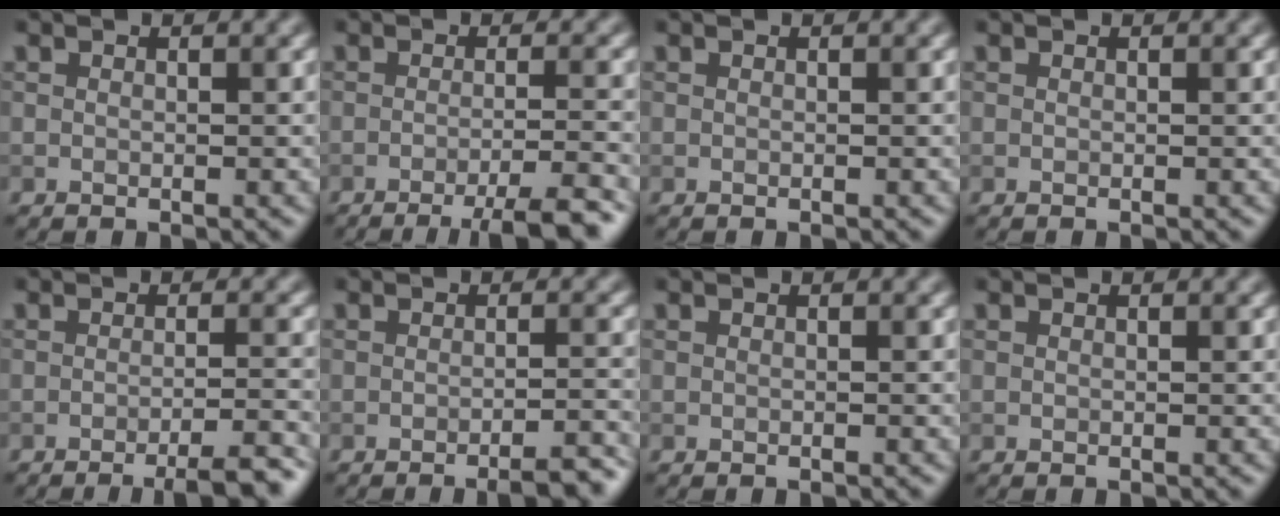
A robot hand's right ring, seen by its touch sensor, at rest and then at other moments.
{"total": 5.5, "force": [-3.3, 0.9, 4.3], "torque": [-0.060, -0.001, -0.051]}
{"total": 0.0}
{"total": 0.0}
{"total": 5.0, "force": [-3.1, 0.9, 3.7], "torque": [-0.048, 0.002, -0.047]}
{"total": 4.0, "force": [-2.8, 0.8, 2.8], "torque": [-0.033, 0.008, -0.040]}
{"total": 0.0}
{"total": 0.0}